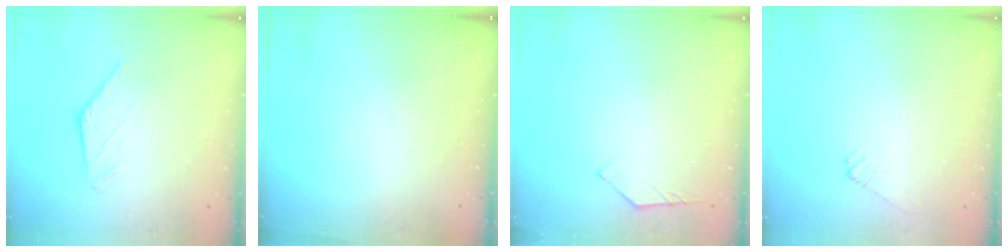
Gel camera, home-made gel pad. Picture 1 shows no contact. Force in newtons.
{"total": 0.0}
{"total": 3.8, "press": 3.7, "slide": 0.8}
{"total": 2.2, "press": 2.2, "slide": 0.6}